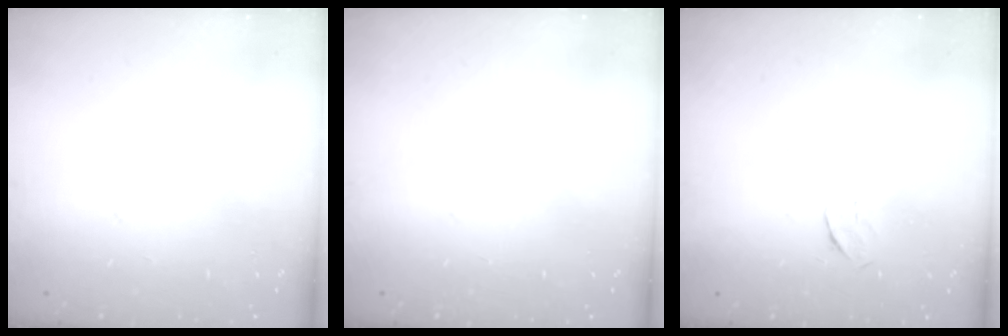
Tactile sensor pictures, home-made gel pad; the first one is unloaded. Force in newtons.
{"total": 0.0}
{"total": 5.0, "press": 4.9, "slide": 1.2}